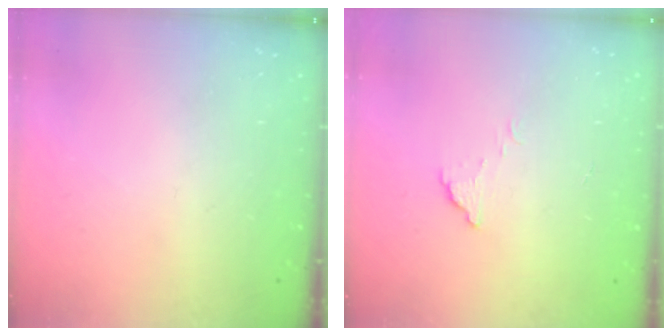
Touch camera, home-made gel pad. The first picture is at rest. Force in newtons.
{"total": 3.4, "press": 3.4, "slide": 0.2}